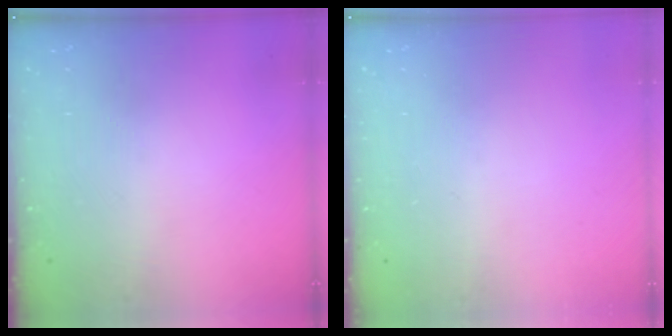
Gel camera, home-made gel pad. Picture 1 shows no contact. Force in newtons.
{"total": 0.0}